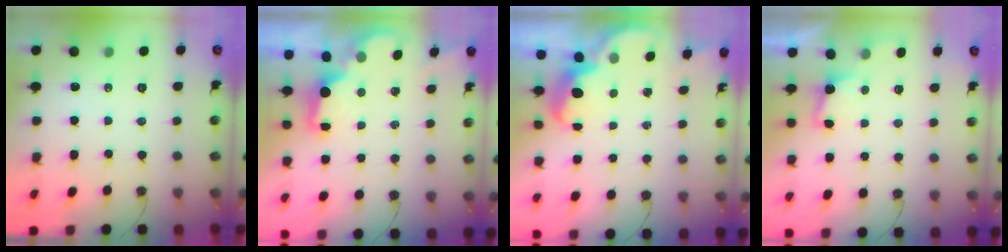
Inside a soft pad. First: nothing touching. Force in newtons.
{"total": 1.8, "press": 1.6, "slide": 0.7}
{"total": 2.4, "press": 2.4, "slide": 0.6}
{"total": 1.4, "press": 1.0, "slide": 0.9}